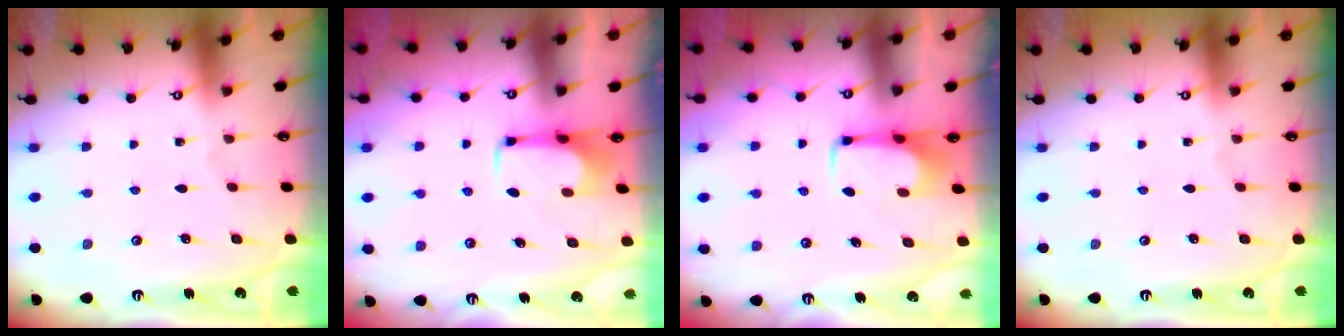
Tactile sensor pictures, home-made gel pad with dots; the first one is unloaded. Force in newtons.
{"total": 2.0, "press": 1.9, "slide": 0.3}
{"total": 1.6, "press": 1.5, "slide": 0.4}
{"total": 0.0}